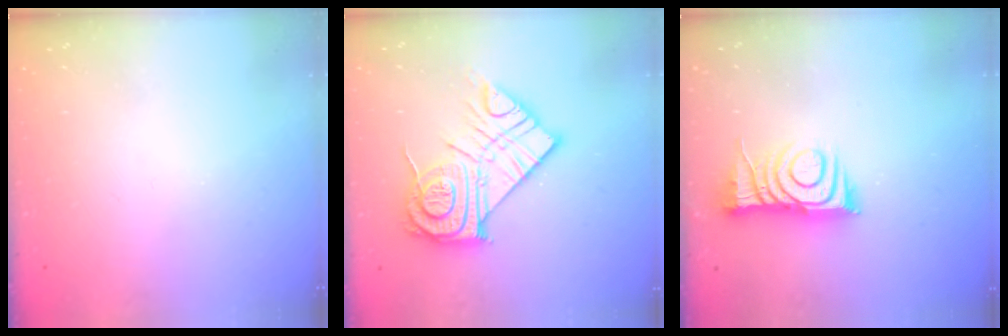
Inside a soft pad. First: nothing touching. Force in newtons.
{"total": 18.5, "press": 18.4, "slide": 1.5}
{"total": 10.0, "press": 10.0, "slide": 0.3}